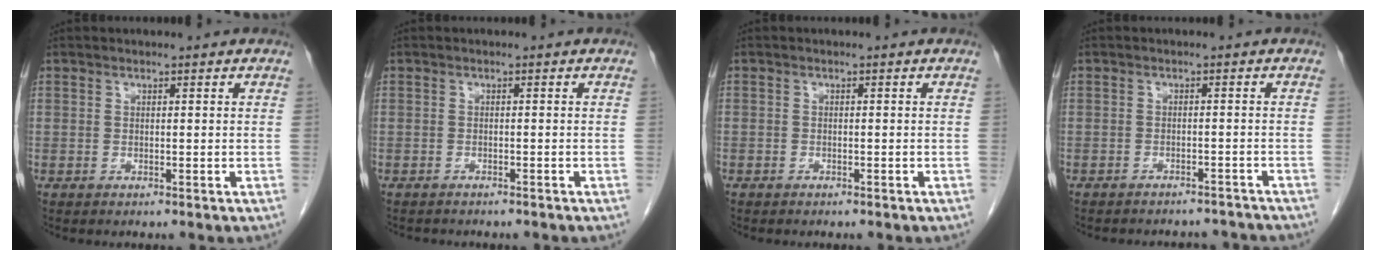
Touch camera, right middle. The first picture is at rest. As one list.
[{"total": 4.1, "force": [-3.7, 1.2, 1.4], "torque": [-0.021, -0.002, -0.044]}, {"total": 1.0, "force": [-0.8, 0.6, 0.1], "torque": [-0.004, 0.004, -0.012]}, {"total": 9.4, "force": [-8.8, 2.8, 1.6], "torque": [-0.027, 0.016, -0.092]}]